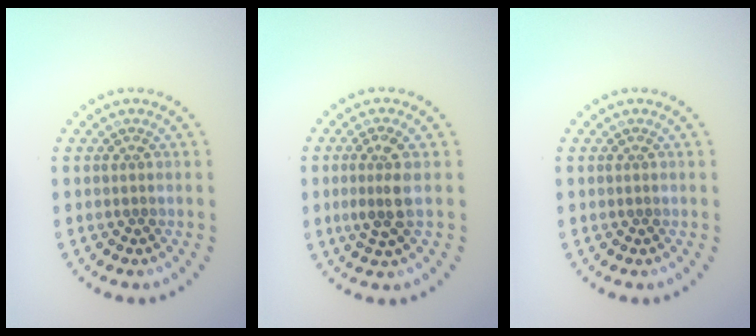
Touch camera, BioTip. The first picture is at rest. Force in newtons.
{"total": 2.6, "press": 2.4, "slide": 1.2}
{"total": 0.0}